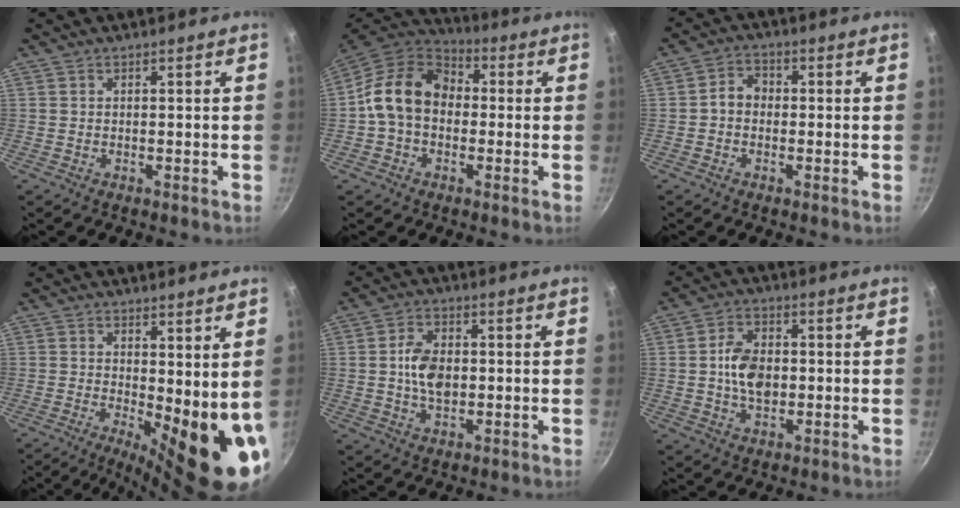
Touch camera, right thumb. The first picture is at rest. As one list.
[{"total": 13.9, "force": [-0.7, 10.6, 9.0], "torque": [-0.148, 0.037, -0.027]}, {"total": 4.1, "force": [-0.5, 3.3, 2.5], "torque": [-0.029, 0.018, -0.018]}, {"total": 16.1, "force": [-1.8, 5.4, 15.0], "torque": [-0.182, -0.028, -0.002]}, {"total": 7.4, "force": [0.1, 4.7, 5.7], "torque": [-0.095, 0.005, 0.001]}, {"total": 8.2, "force": [-0.1, 5.3, 6.2], "torque": [-0.098, 0.007, -0.003]}]